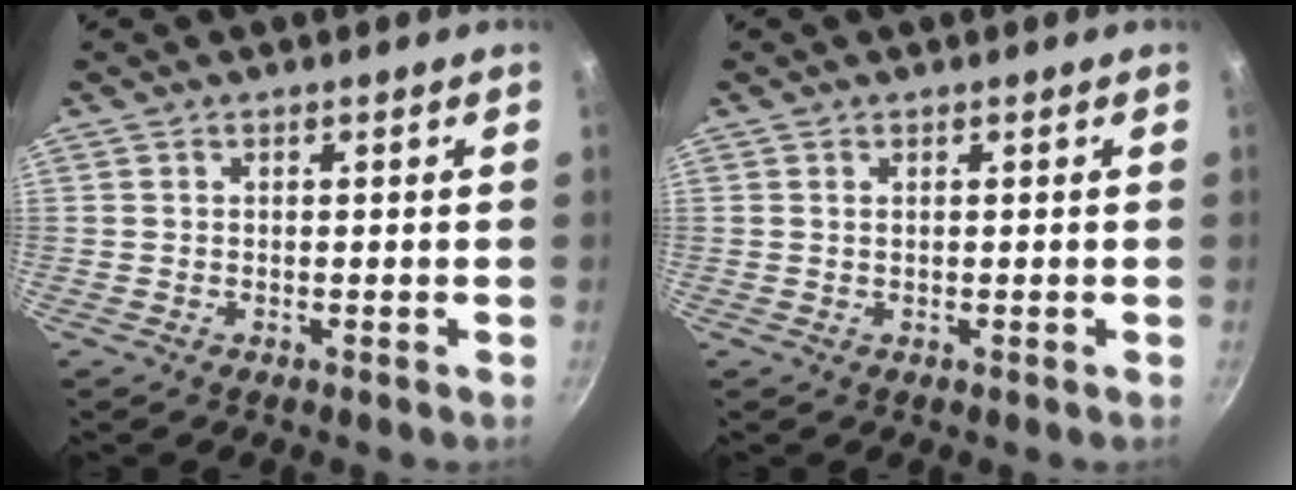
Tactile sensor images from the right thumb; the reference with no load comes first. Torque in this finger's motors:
{"motor_torque": [-0.32, 0.13, -0.50, 0.40, 0.03]}